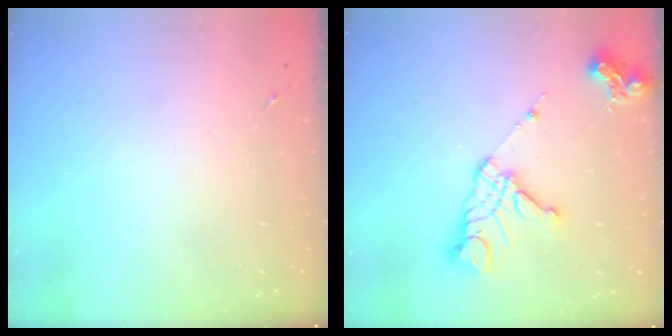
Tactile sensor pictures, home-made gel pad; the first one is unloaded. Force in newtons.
{"total": 14.9, "press": 14.8, "slide": 1.6}